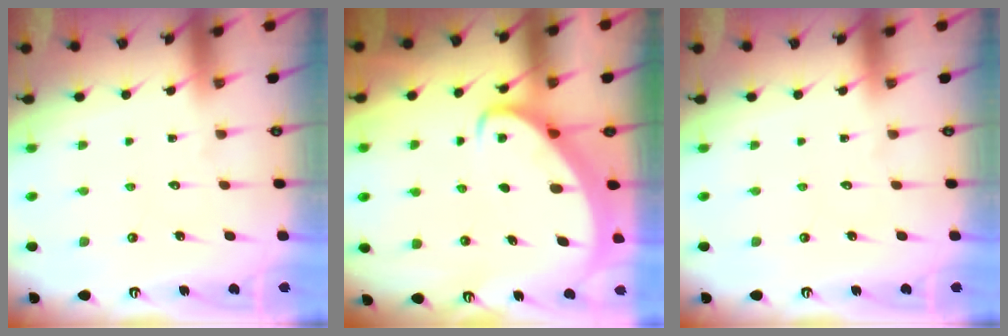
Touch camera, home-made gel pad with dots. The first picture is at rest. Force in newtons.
{"total": 2.9, "press": 2.9, "slide": 0.3}
{"total": 0.0}